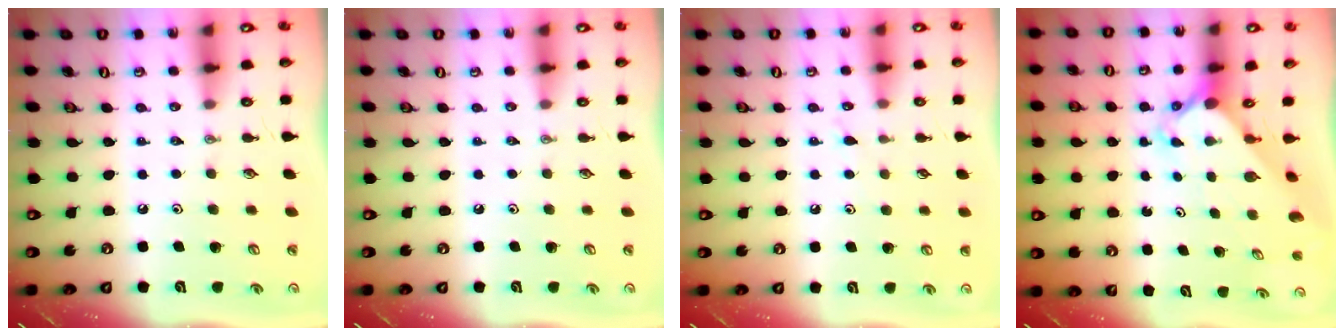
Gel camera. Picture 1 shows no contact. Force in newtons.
{"total": 0.0}
{"total": 7.3, "press": 7.3, "slide": 0.7}
{"total": 2.2, "press": 2.2, "slide": 0.1}